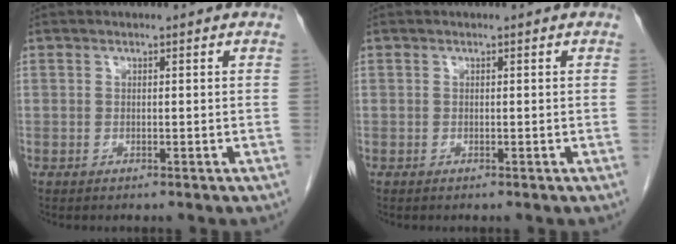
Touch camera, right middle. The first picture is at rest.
{"total": 0.0}